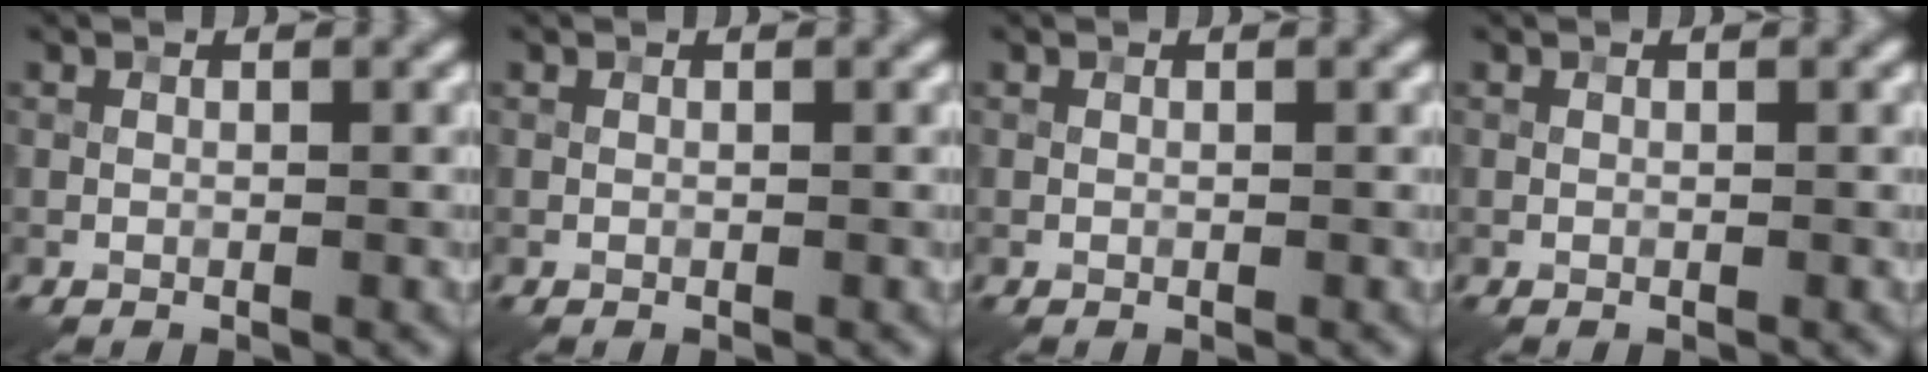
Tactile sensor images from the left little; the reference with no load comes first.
{"total": 0.0}
{"total": 0.0}
{"total": 0.0}